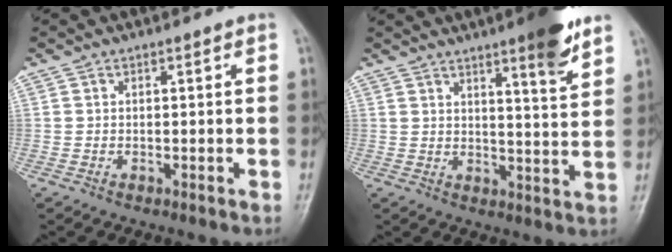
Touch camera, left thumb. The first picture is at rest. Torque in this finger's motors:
{"motor_torque": [2.32, 1.14, 1.62, -1.15, 0.21]}